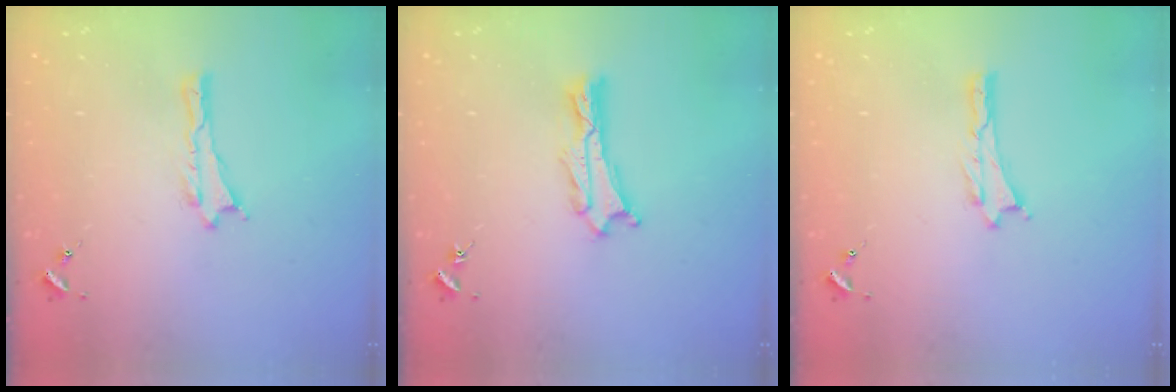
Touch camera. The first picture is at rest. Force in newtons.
{"total": 1.2, "press": 1.2, "slide": 0.2}
{"total": 0.0}